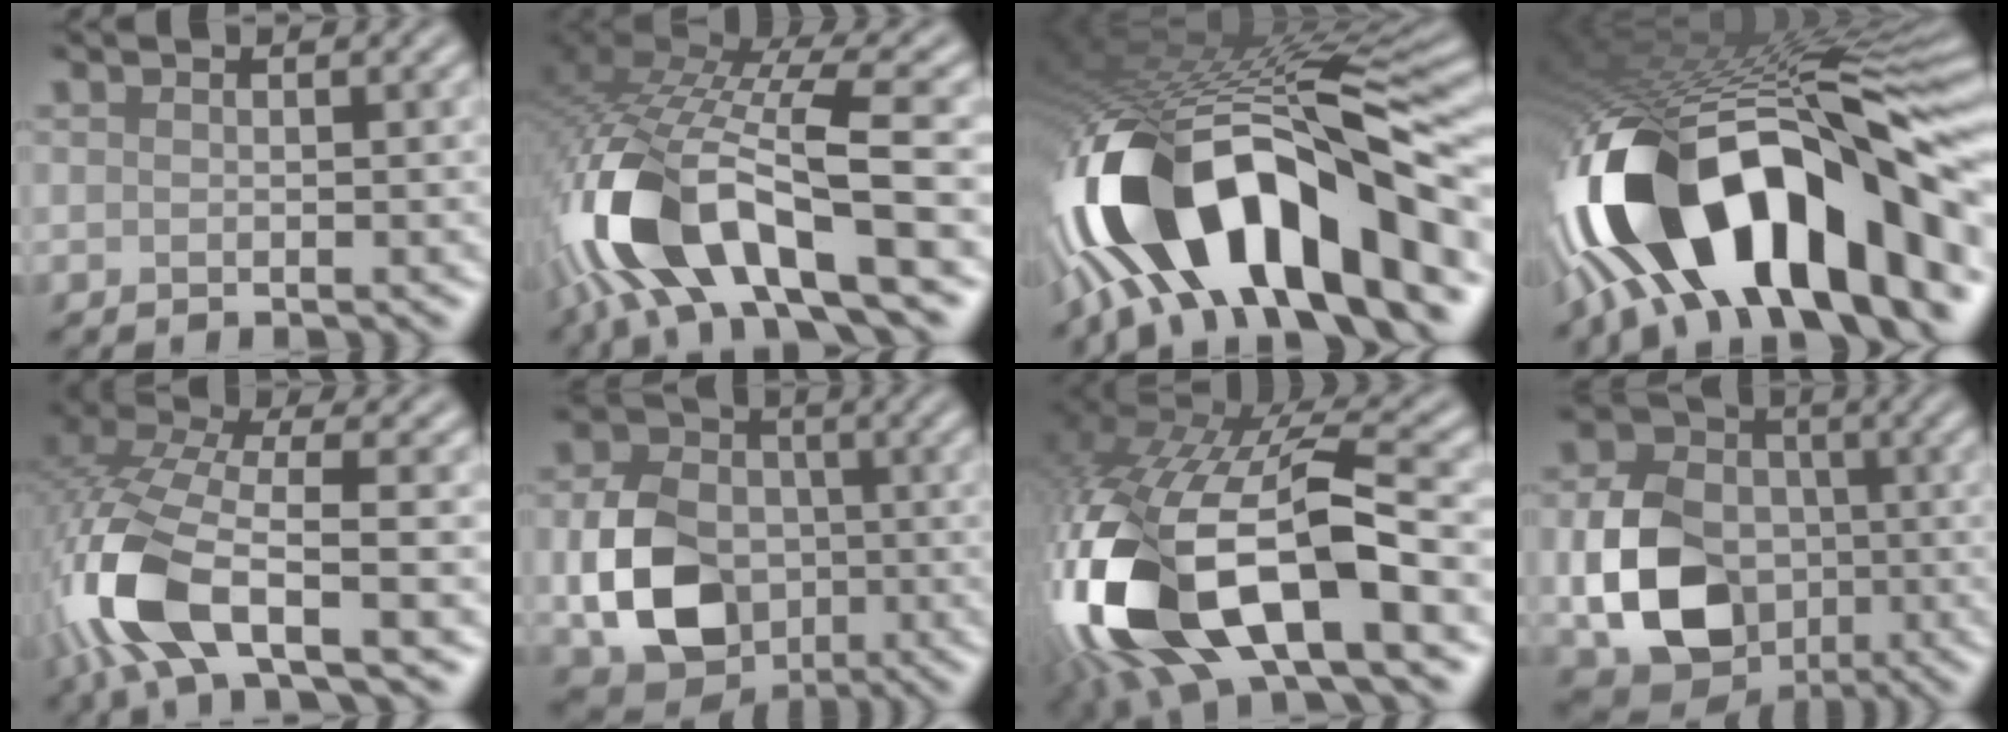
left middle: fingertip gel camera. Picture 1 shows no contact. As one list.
[{"total": 13.5, "force": [-4.3, 5.5, 11.5], "torque": [-0.243, -0.008, -0.071]}, {"total": 16.2, "force": [-7.3, 6.3, 13.0], "torque": [-0.222, 0.017, -0.121]}, {"total": 17.8, "force": [-7.2, 7.4, 14.5], "torque": [-0.233, 0.022, -0.131]}, {"total": 10.5, "force": [-4.0, 4.2, 8.7], "torque": [-0.208, -0.001, -0.087]}, {"total": 8.9, "force": [-1.9, 6.9, 5.3], "torque": [-0.116, -0.010, -0.036]}, {"total": 16.8, "force": [-5.5, 7.4, 14.1], "torque": [-0.319, -0.037, -0.082]}, {"total": 9.9, "force": [-2.3, 7.8, 5.7], "torque": [-0.126, -0.015, -0.042]}]